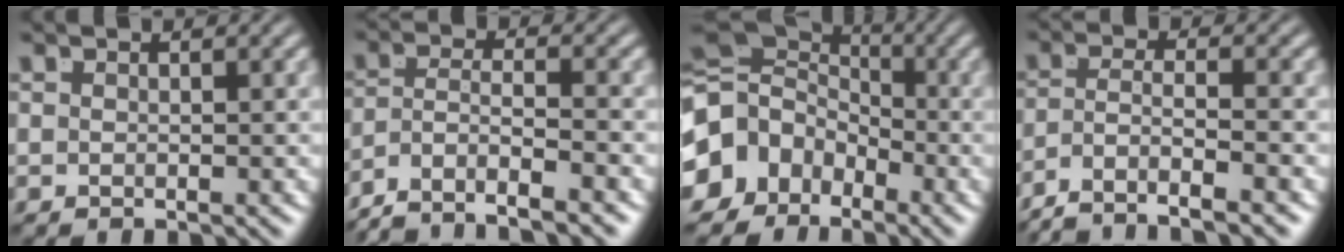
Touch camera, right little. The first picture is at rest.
{"total": 8.2, "force": [-5.5, 4.8, 3.7], "torque": [-0.086, -0.034, -0.086]}
{"total": 13.3, "force": [-1.1, 11.6, 6.4], "torque": [-0.157, -0.034, -0.021]}
{"total": 6.7, "force": [-4.9, 3.1, 3.3], "torque": [-0.076, -0.035, -0.071]}